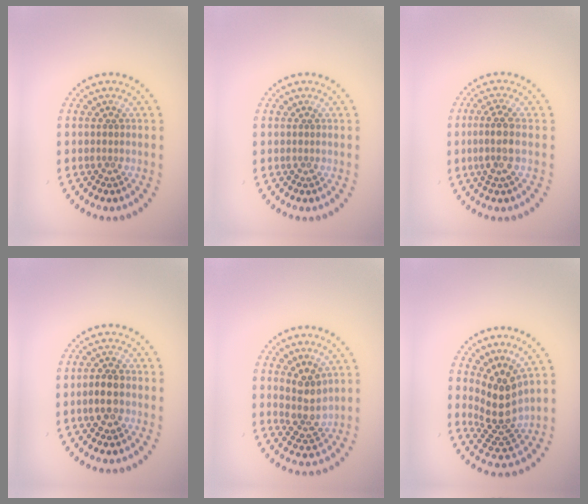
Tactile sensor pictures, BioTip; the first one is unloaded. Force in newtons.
{"total": 0.0}
{"total": 2.4, "press": 2.1, "slide": 1.1}
{"total": 2.4, "press": 2.4, "slide": 0.3}
{"total": 3.1, "press": 2.4, "slide": 1.9}
{"total": 4.2, "press": 3.1, "slide": 2.9}